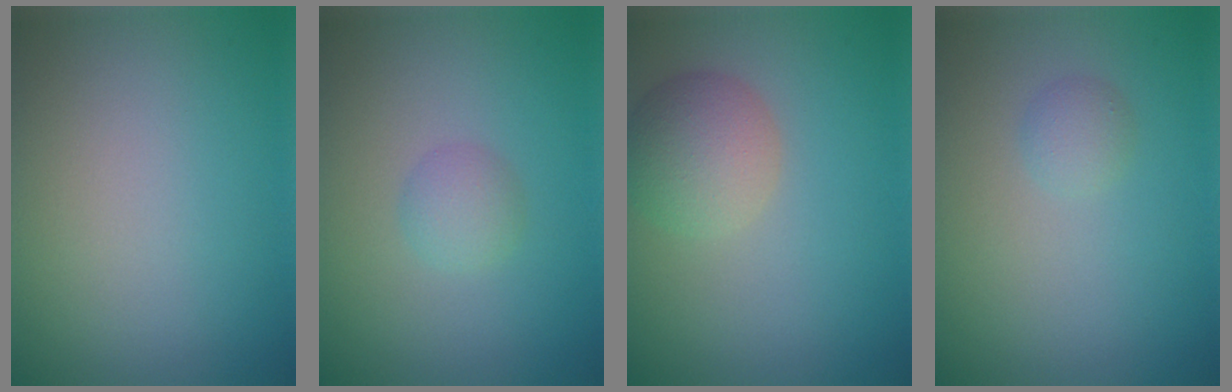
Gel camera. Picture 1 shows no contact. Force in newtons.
{"total": 1.5, "press": 1.5, "slide": 0.1}
{"total": 3.9, "press": 3.9, "slide": 0.2}
{"total": 1.1, "press": 1.1, "slide": 0.0}